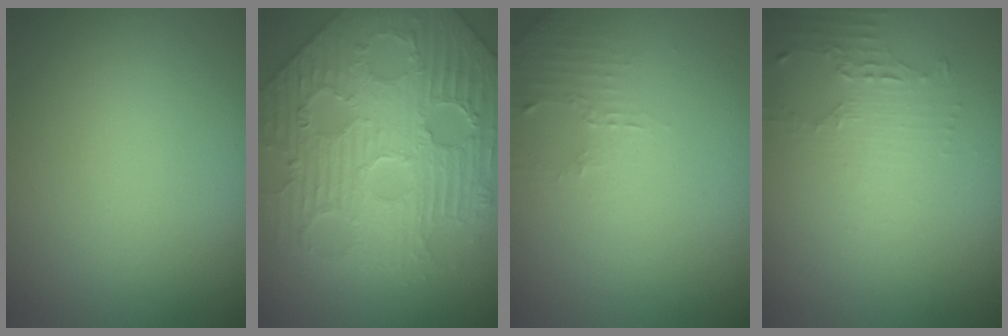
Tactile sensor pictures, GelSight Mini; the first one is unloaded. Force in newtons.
{"total": 7.6, "press": 6.3, "slide": 4.3}
{"total": 1.4, "press": 1.4, "slide": 0.4}
{"total": 2.0, "press": 1.4, "slide": 1.5}